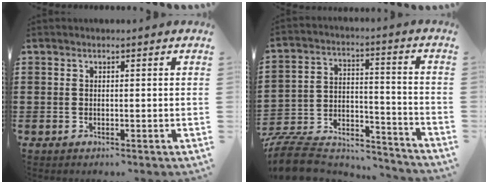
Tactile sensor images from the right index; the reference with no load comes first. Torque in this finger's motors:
{"motor_torque": [-1.24, 0.90, -0.78, -0.21]}